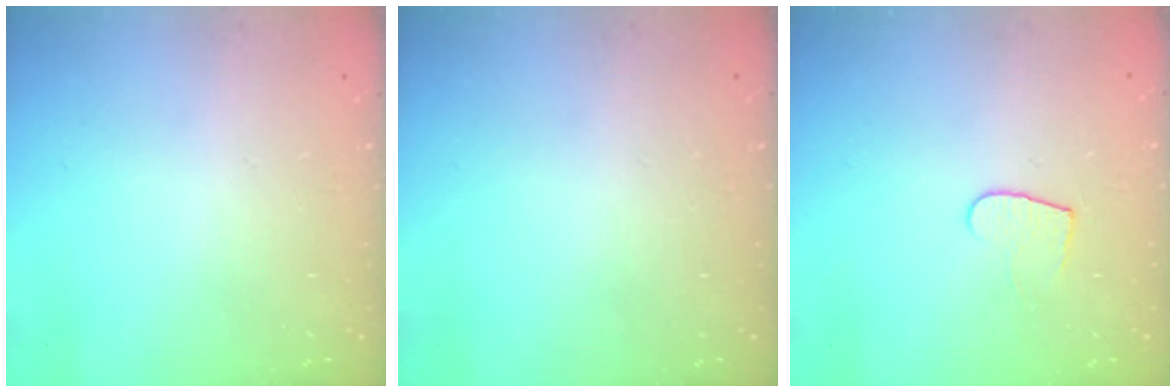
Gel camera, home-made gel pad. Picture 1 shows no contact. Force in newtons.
{"total": 0.0}
{"total": 6.0, "press": 6.0, "slide": 0.5}